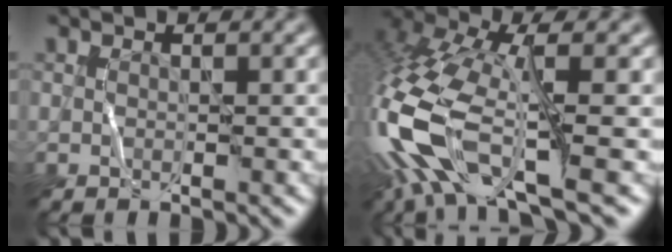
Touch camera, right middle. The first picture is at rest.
{"total": 12.1, "force": [-3.9, 5.2, 10.2], "torque": [-0.238, 0.002, -0.078]}